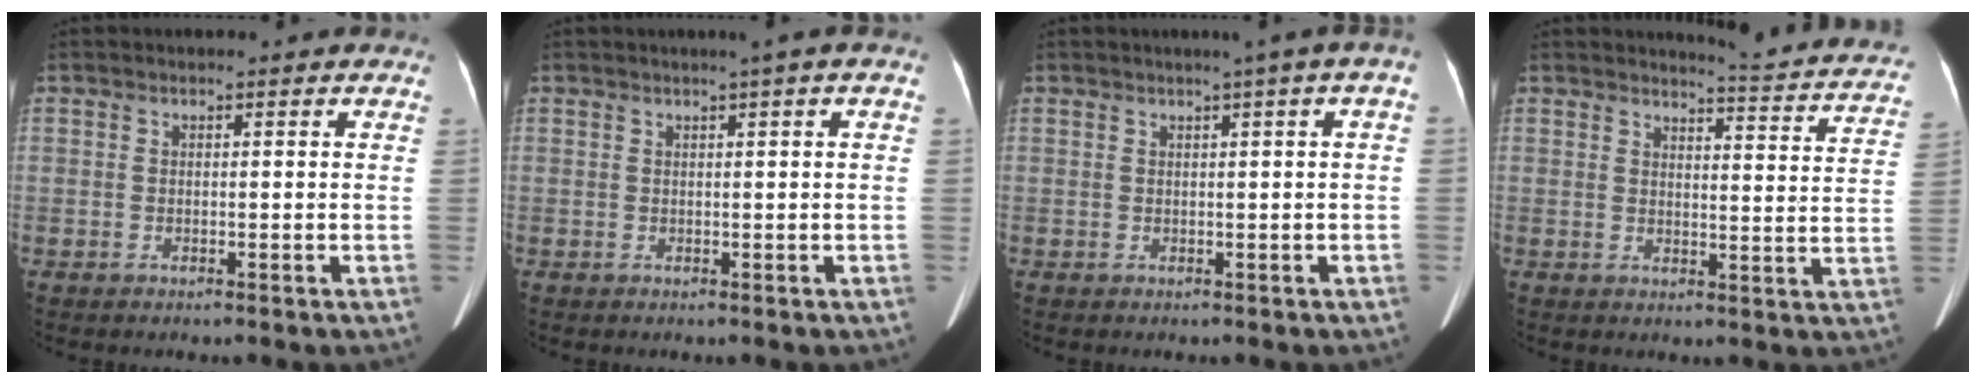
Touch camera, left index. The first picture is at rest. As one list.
[{"total": 1.5, "force": [0.6, -0.3, 1.4], "torque": [-0.023, 0.003, 0.011]}, {"total": 3.0, "force": [0.8, -0.2, 2.9], "torque": [-0.037, 0.010, 0.010]}, {"total": 13.0, "force": [12.6, 0.1, 3.0], "torque": [-0.030, -0.069, 0.124]}]